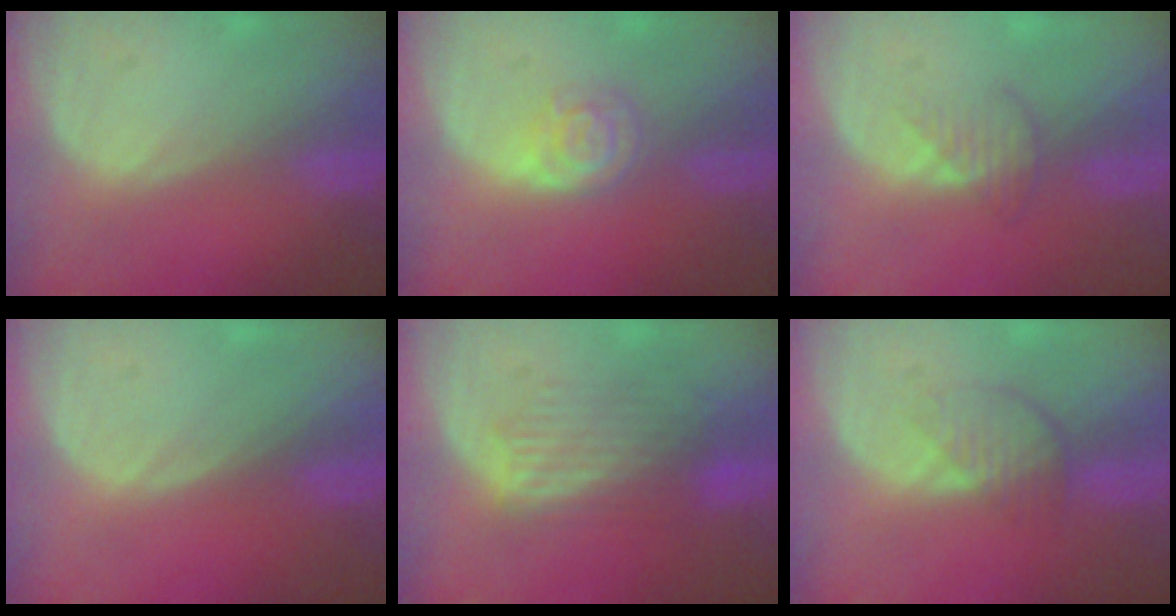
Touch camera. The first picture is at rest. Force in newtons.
{"total": 4.1, "press": 3.8, "slide": 1.6}
{"total": 2.8, "press": 2.7, "slide": 0.8}
{"total": 0.0}
{"total": 6.1, "press": 6.1, "slide": 0.6}
{"total": 3.9, "press": 3.6, "slide": 1.4}